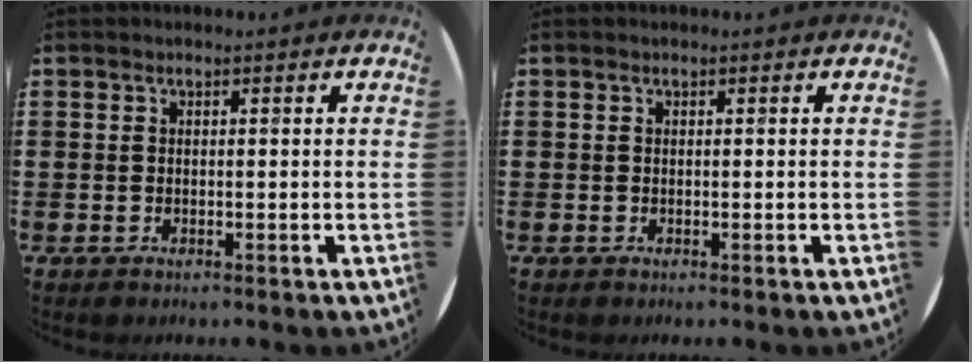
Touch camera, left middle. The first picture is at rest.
{"total": 0.0}